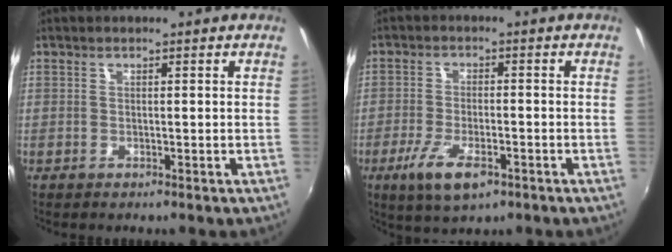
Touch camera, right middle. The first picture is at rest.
{"total": 8.3, "force": [-4.3, 3.0, 6.4], "torque": [-0.145, -0.021, -0.075]}